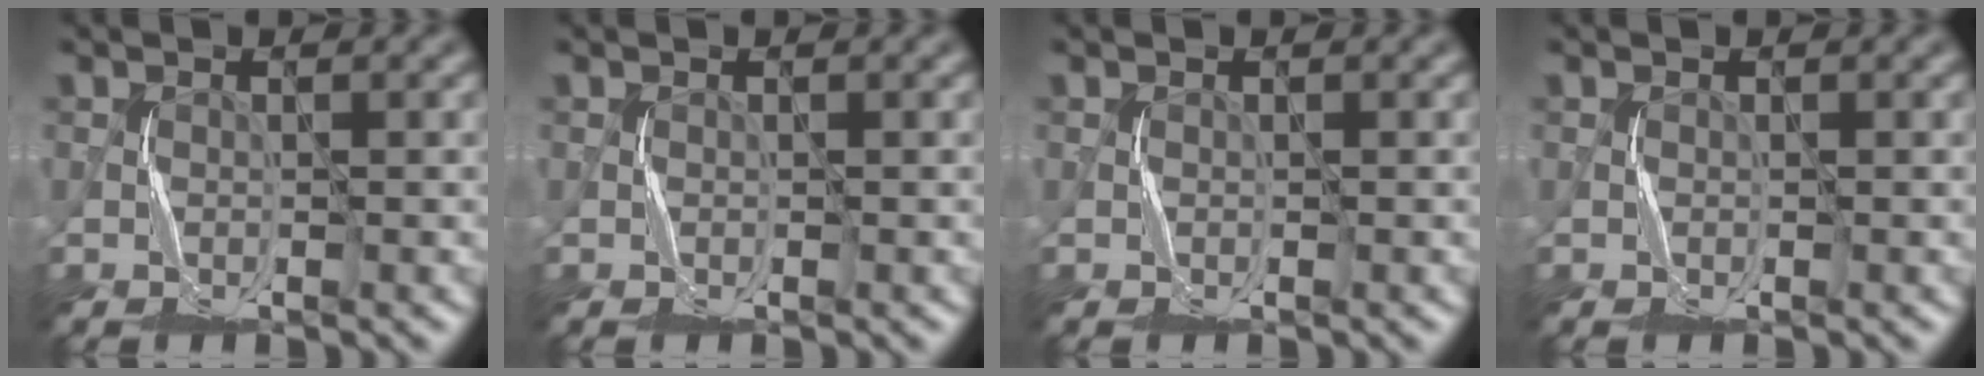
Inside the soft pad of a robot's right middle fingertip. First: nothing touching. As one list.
[{"total": 0.0}, {"total": 0.0}, {"total": 0.0}]